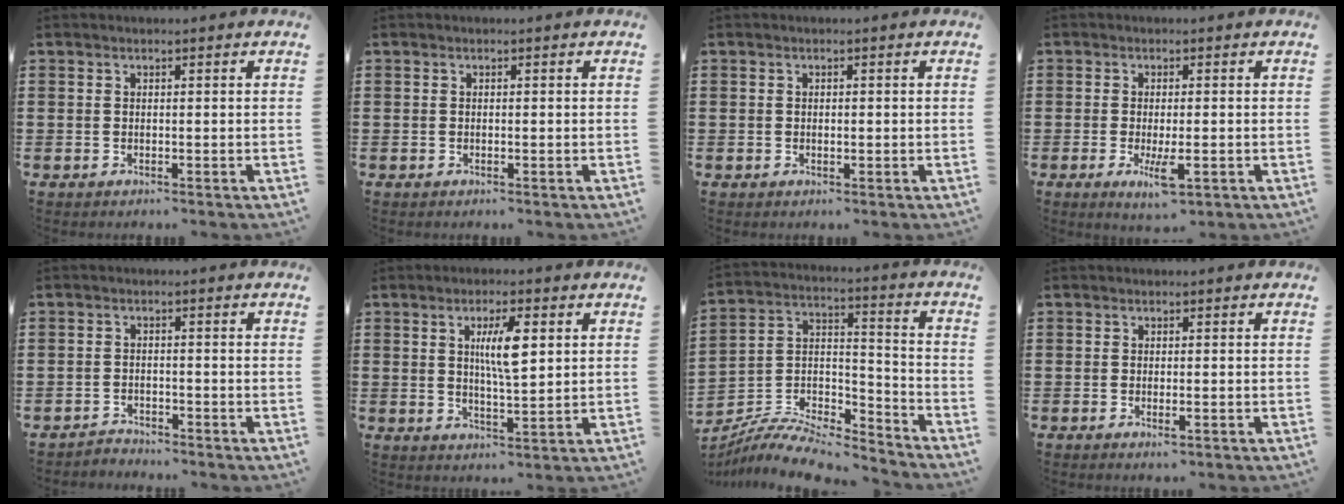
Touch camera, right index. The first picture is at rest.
{"total": 0.0}
{"total": 0.6, "force": [0.0, 0.5, 0.3], "torque": [-0.008, 0.003, -0.001]}
{"total": 4.5, "force": [-1.6, 1.3, 4.0], "torque": [-0.083, -0.012, -0.030]}
{"total": 1.9, "force": [-1.9, 0.3, -0.1], "torque": [-0.004, 0.004, -0.042]}
{"total": 6.6, "force": [1.8, 1.6, 6.1], "torque": [-0.116, 0.004, 0.025]}
{"total": 8.5, "force": [-7.9, 1.9, 2.5], "torque": [-0.045, 0.012, -0.155]}
{"total": 1.1, "force": [-0.5, 0.2, 0.9], "torque": [-0.024, -0.007, -0.010]}